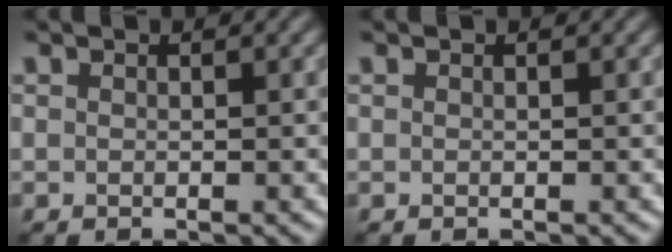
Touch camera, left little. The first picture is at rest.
{"total": 0.0}